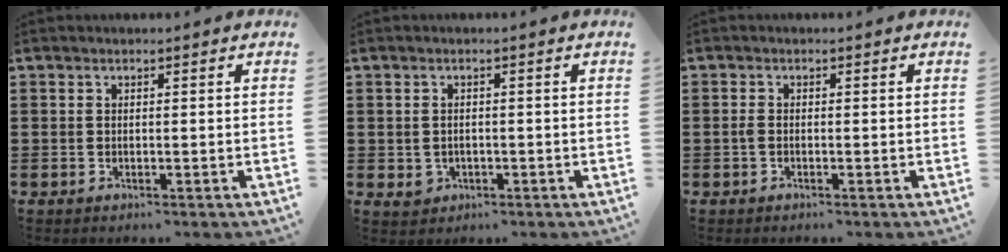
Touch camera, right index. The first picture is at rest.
{"total": 1.9, "force": [-0.2, 1.7, 0.9], "torque": [-0.023, 0.004, -0.007]}
{"total": 0.9, "force": [-0.2, 0.4, 0.8], "torque": [-0.023, -0.002, -0.008]}